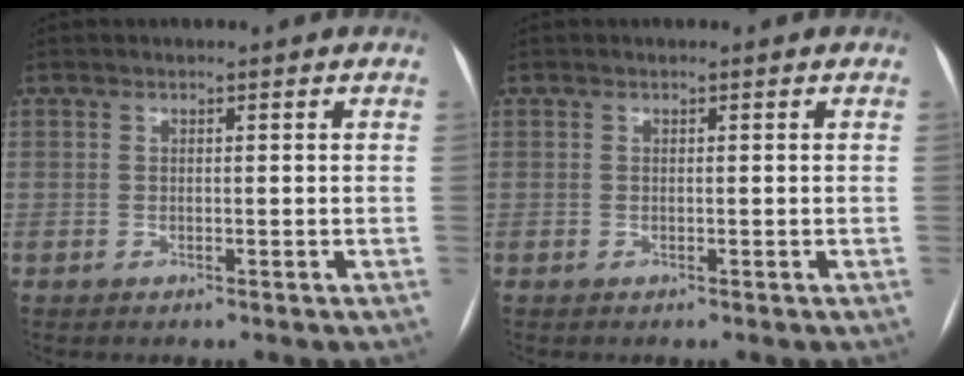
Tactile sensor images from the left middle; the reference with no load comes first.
{"total": 0.0}